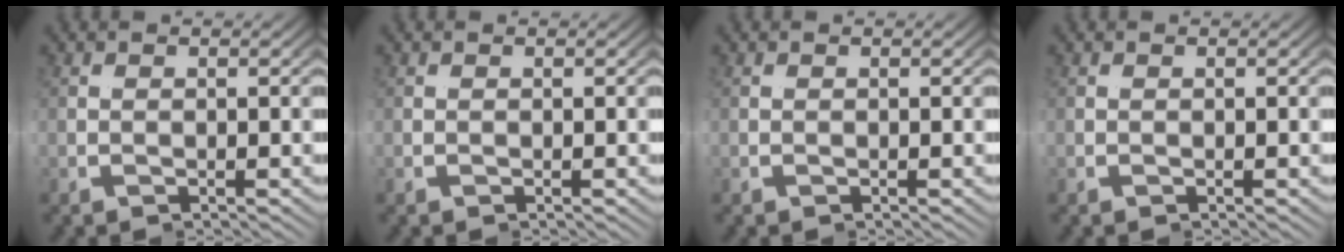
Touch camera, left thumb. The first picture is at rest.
{"total": 0.0}
{"total": 0.0}
{"total": 0.0}